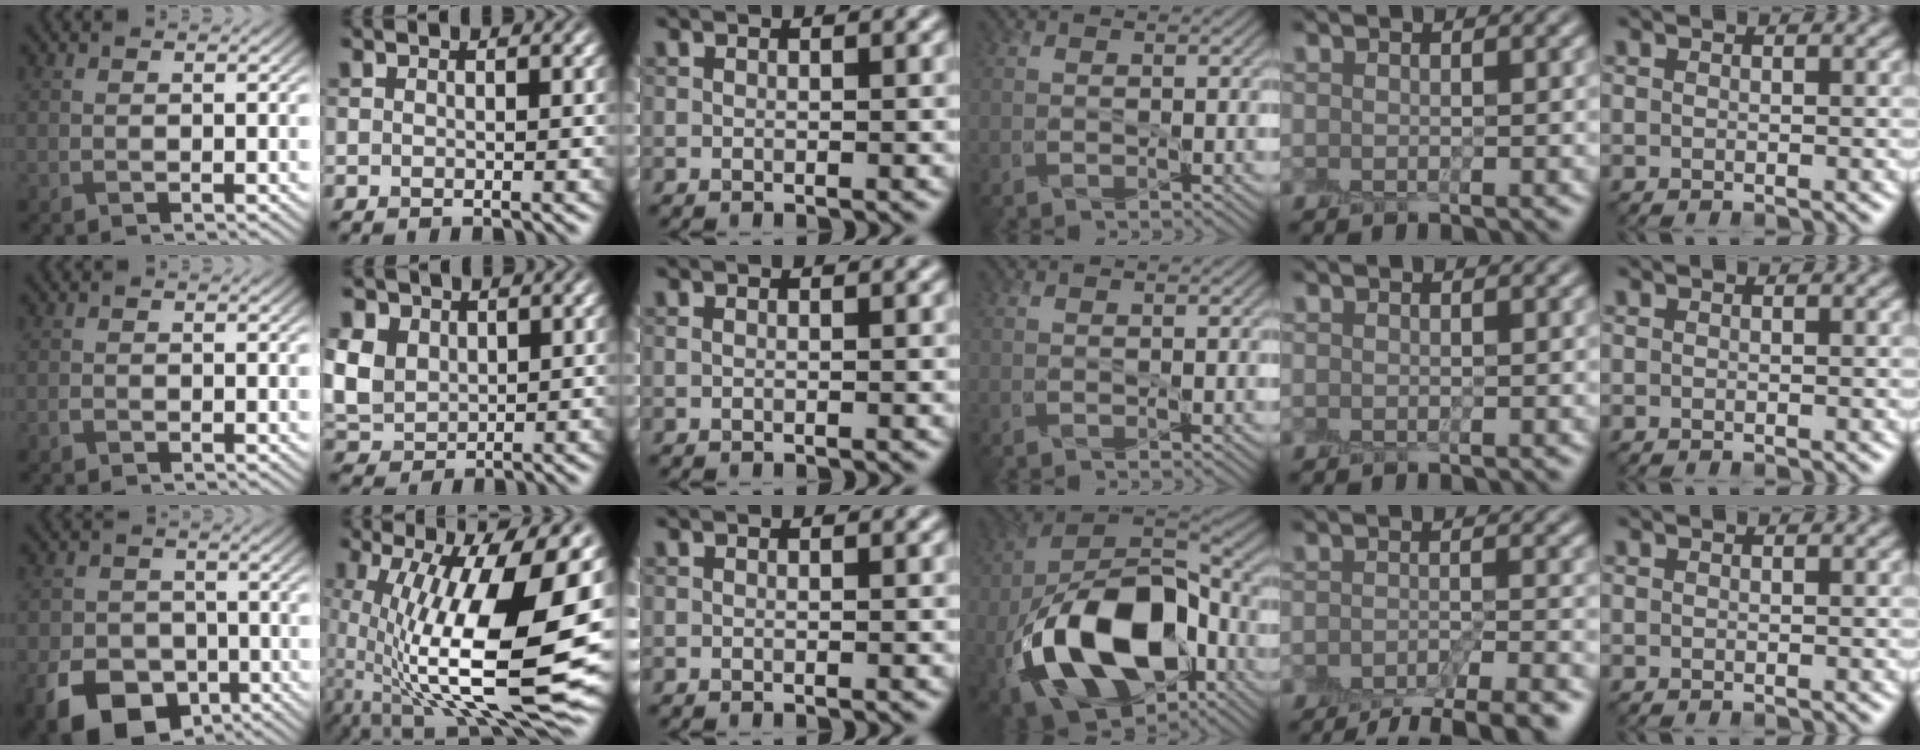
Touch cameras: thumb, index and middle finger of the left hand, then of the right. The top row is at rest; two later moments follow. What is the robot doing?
{"motion": "peel", "object": "shipping label"}